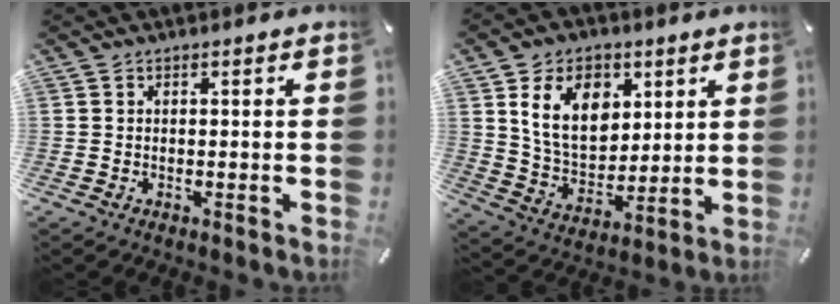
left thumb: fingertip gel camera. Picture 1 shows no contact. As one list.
[{"total": 13.9, "force": [5.6, 10.0, 7.9], "torque": [-0.146, -0.004, 0.105]}]